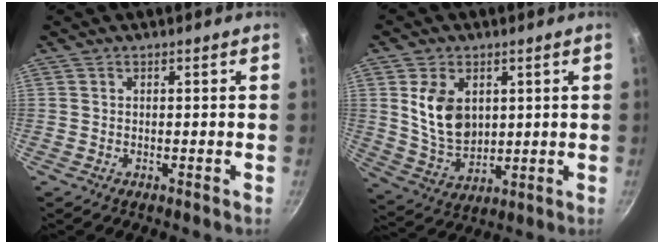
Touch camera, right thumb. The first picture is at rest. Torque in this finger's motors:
{"motor_torque": [-0.28, 0.55, 1.22, -0.81, 0.08]}